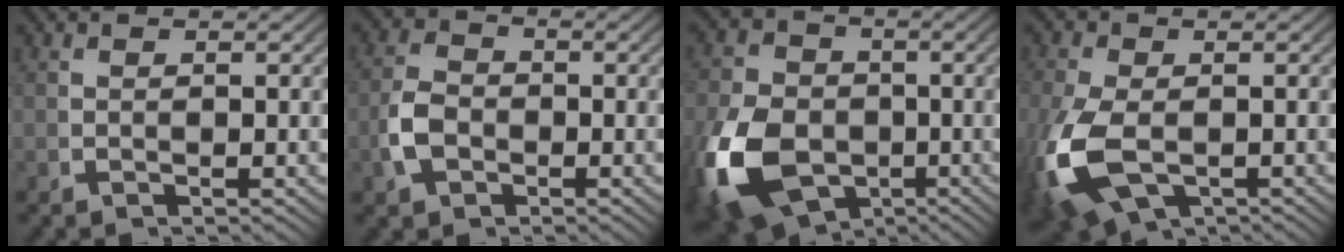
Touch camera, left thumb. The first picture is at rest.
{"total": 3.5, "force": [-1.0, 2.7, 2.1], "torque": [-0.052, -0.007, -0.016]}
{"total": 12.2, "force": [-4.0, 8.9, 7.4], "torque": [-0.161, -0.052, -0.050]}
{"total": 8.3, "force": [-2.6, 5.4, 5.8], "torque": [-0.161, -0.041, -0.022]}